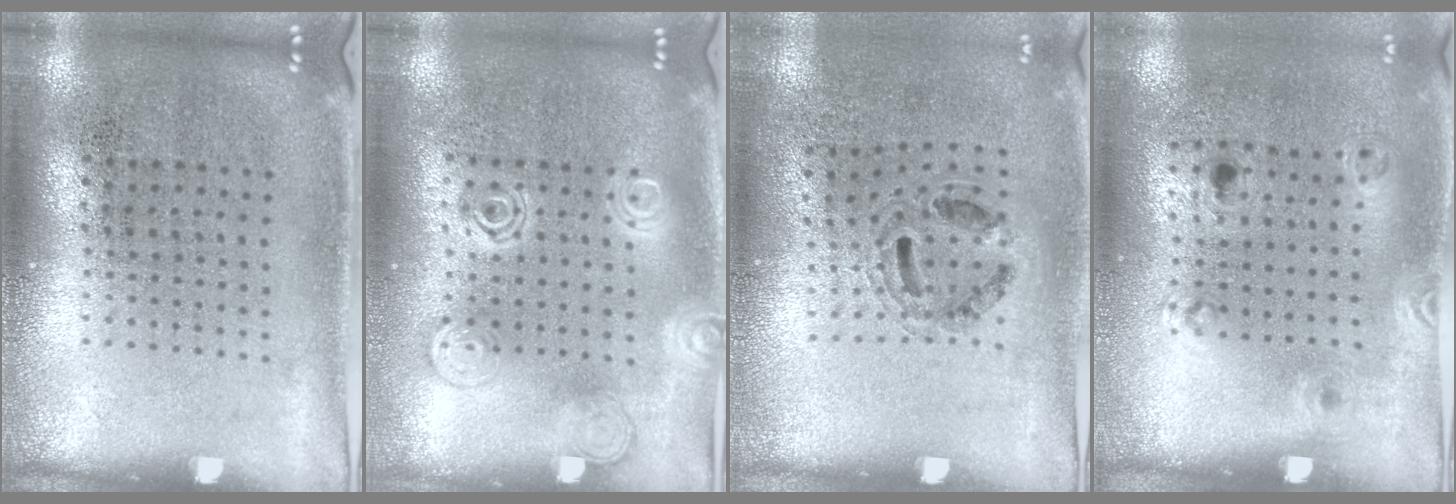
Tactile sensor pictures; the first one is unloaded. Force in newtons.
{"total": 2.6, "press": 2.5, "slide": 0.3}
{"total": 1.0, "press": 0.8, "slide": 0.5}
{"total": 1.2, "press": 0.7, "slide": 1.0}